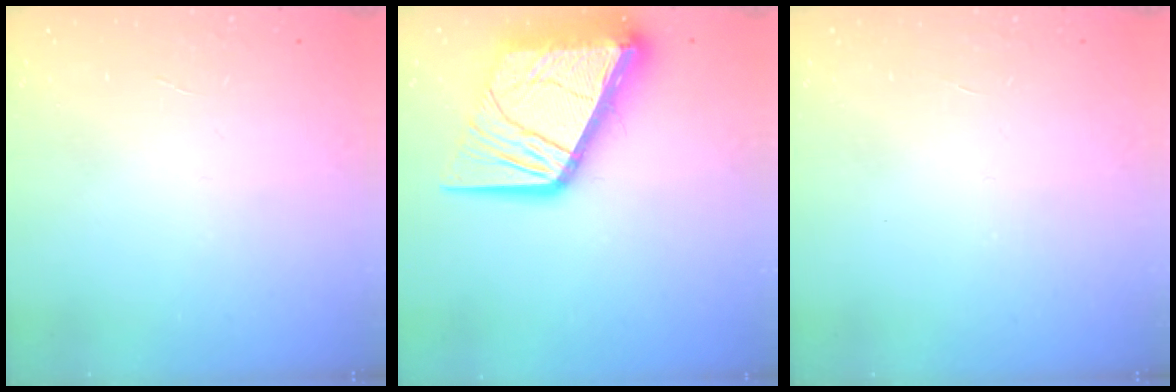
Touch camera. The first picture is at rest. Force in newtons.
{"total": 20.5, "press": 20.3, "slide": 2.5}
{"total": 0.0}